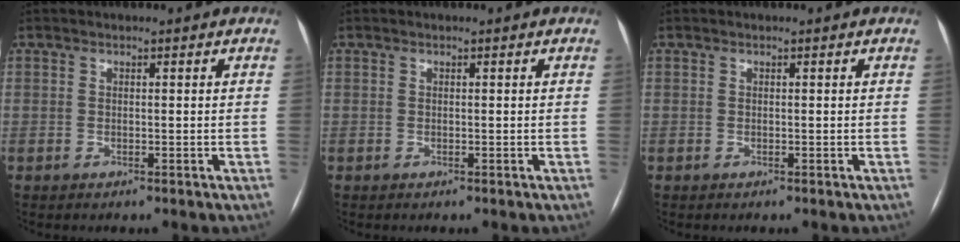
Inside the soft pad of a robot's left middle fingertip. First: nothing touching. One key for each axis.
{"total": 0.0}
{"total": 0.0}